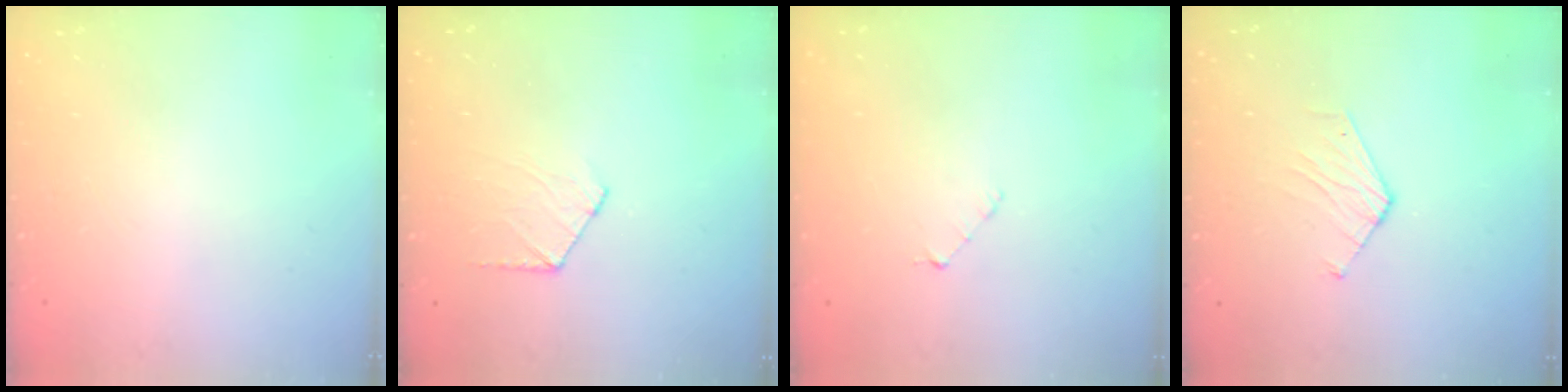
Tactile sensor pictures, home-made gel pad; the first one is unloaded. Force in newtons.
{"total": 5.2, "press": 5.2, "slide": 0.5}
{"total": 3.0, "press": 3.0, "slide": 0.3}
{"total": 3.7, "press": 3.6, "slide": 0.3}